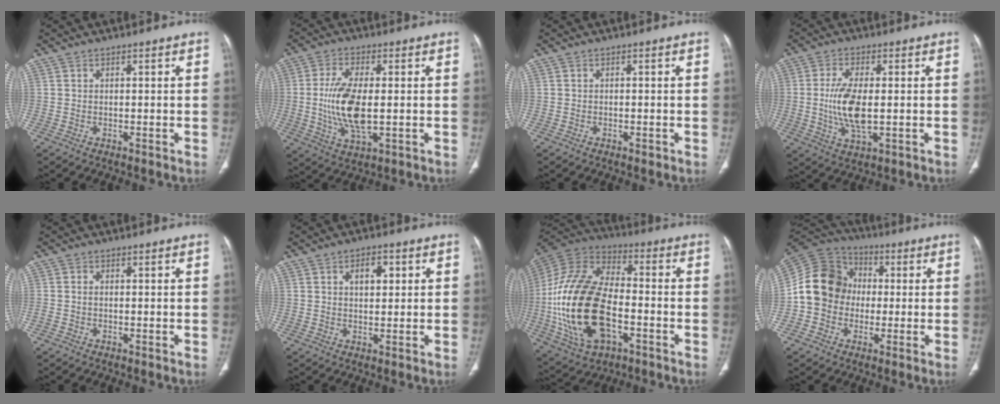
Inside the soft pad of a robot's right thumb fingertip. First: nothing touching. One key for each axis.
{"total": 11.7, "fx": -0.6, "fy": 5.0, "fz": 10.6, "tx": -0.218, "ty": -0.009, "tz": -0.007}
{"total": 0.7, "fx": -0.4, "fy": 0.4, "fz": 0.4, "tx": -0.007, "ty": -0.001, "tz": -0.006}
{"total": 9.5, "fx": -0.5, "fy": 4.0, "fz": 8.6, "tx": -0.180, "ty": -0.009, "tz": -0.005}
{"total": 0.9, "fx": -0.3, "fy": 0.6, "fz": 0.6, "tx": -0.014, "ty": 0.001, "tz": -0.005}
{"total": 4.4, "fx": 1.4, "fy": 2.5, "fz": 3.3, "tx": -0.037, "ty": 0.000, "tz": 0.021}
{"total": 26.3, "fx": -5.2, "fy": 14.8, "fz": 21.0, "tx": -0.428, "ty": 0.013, "tz": -0.087}
{"total": 13.3, "fx": -0.6, "fy": 11.7, "fz": 6.3, "tx": -0.104, "ty": 0.031, "tz": -0.023}